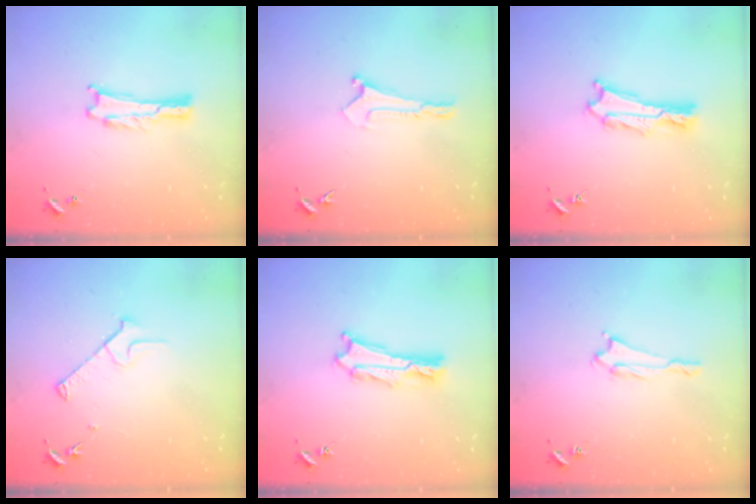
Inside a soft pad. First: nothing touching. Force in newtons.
{"total": 0.0}
{"total": 2.4, "press": 2.4, "slide": 0.3}
{"total": 3.9, "press": 3.9, "slide": 0.4}
{"total": 2.4, "press": 2.4, "slide": 0.3}
{"total": 1.3, "press": 1.3, "slide": 0.1}